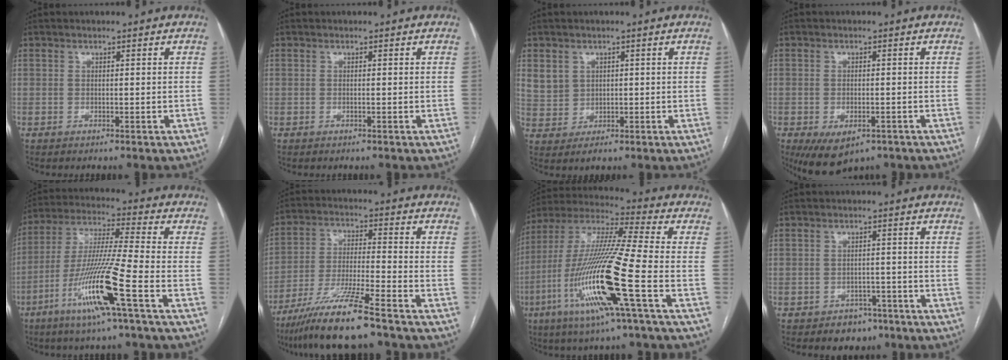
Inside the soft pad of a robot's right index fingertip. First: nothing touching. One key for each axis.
{"total": 0.0}
{"total": 4.5, "fx": 1.7, "fy": 4.0, "fz": 0.9, "tx": -0.023, "ty": 0.013, "tz": 0.047}
{"total": 6.9, "fx": -3.9, "fy": 3.6, "fz": 4.4, "tx": -0.073, "ty": -0.009, "tz": -0.050}
{"total": 14.6, "fx": -6.6, "fy": -1.1, "fz": 13.0, "tx": -0.265, "ty": -0.018, "tz": -0.127}
{"total": 12.8, "fx": -9.7, "fy": -0.3, "fz": 8.4, "tx": -0.161, "ty": -0.031, "tz": -0.175}
{"total": 19.8, "fx": -6.6, "fy": -0.2, "fz": 18.7, "tx": -0.399, "ty": -0.024, "tz": -0.135}
{"total": 4.0, "fx": -2.6, "fy": 2.9, "fz": 0.9, "tx": -0.006, "ty": 0.013, "tz": -0.030}